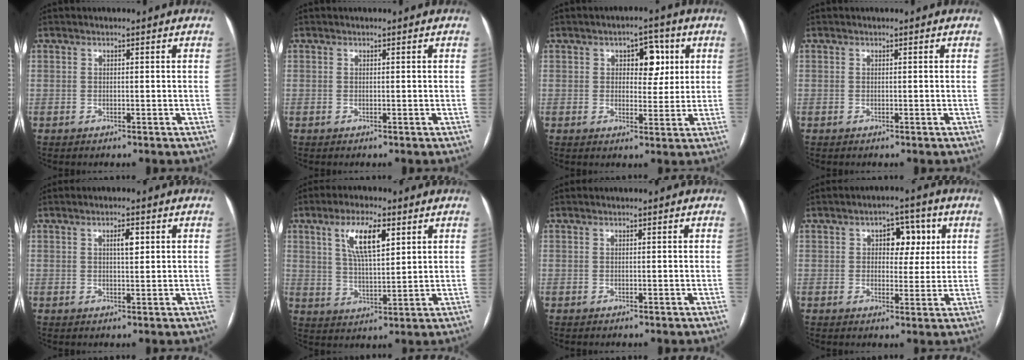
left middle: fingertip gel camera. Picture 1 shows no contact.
{"total": 0.0}
{"total": 5.7, "force": [1.9, 3.2, 4.2], "torque": [-0.050, 0.015, 0.027]}
{"total": 0.0}
{"total": 2.5, "force": [0.8, 0.7, 2.2], "torque": [-0.037, 0.002, 0.013]}
{"total": 8.7, "force": [3.8, 2.4, 7.4], "torque": [-0.138, 0.008, 0.072]}
{"total": 0.0}
{"total": 5.8, "force": [1.8, 3.5, 4.3], "torque": [-0.050, 0.018, 0.025]}